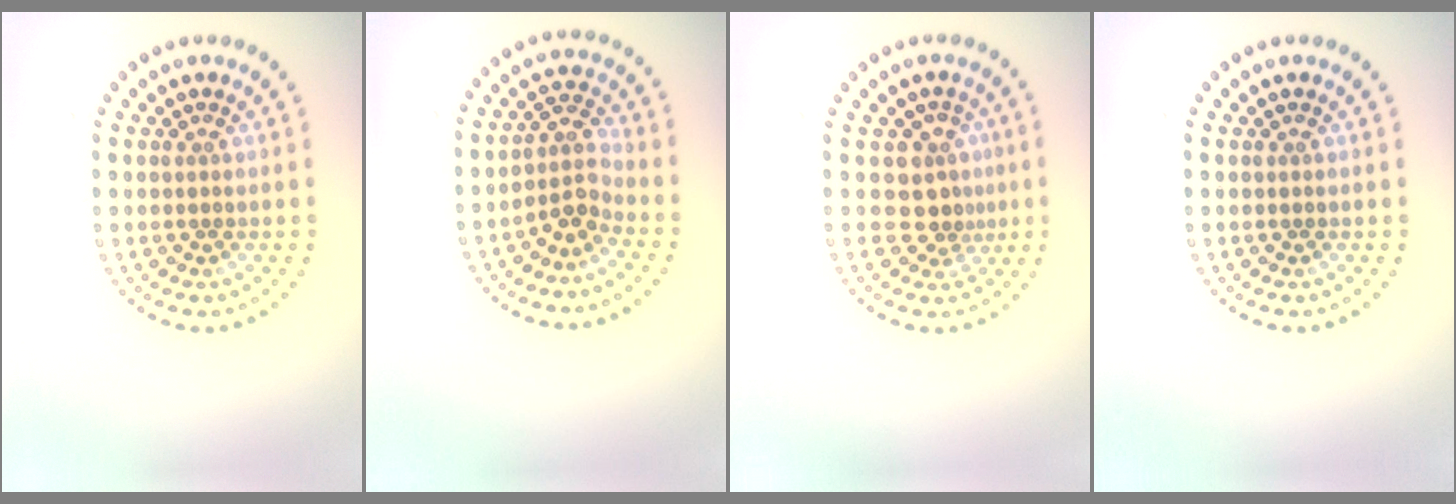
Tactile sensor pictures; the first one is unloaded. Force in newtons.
{"total": 2.6, "press": 2.0, "slide": 1.7}
{"total": 3.0, "press": 2.3, "slide": 1.8}
{"total": 0.0}